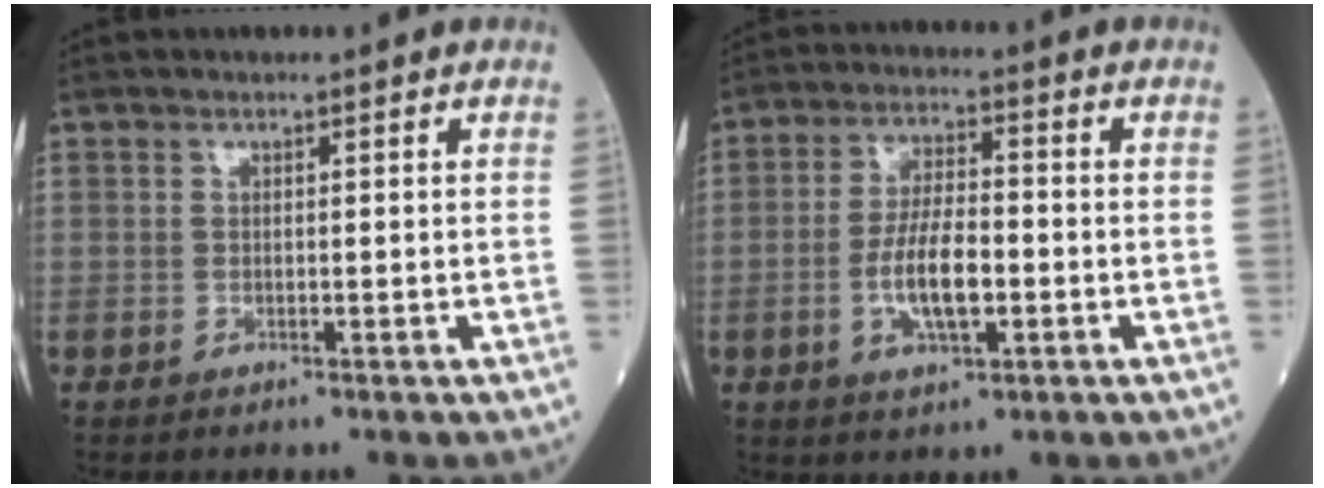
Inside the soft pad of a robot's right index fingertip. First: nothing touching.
{"total": 8.4, "force": [-2.0, 2.7, 7.7], "torque": [-0.155, 0.003, -0.036]}